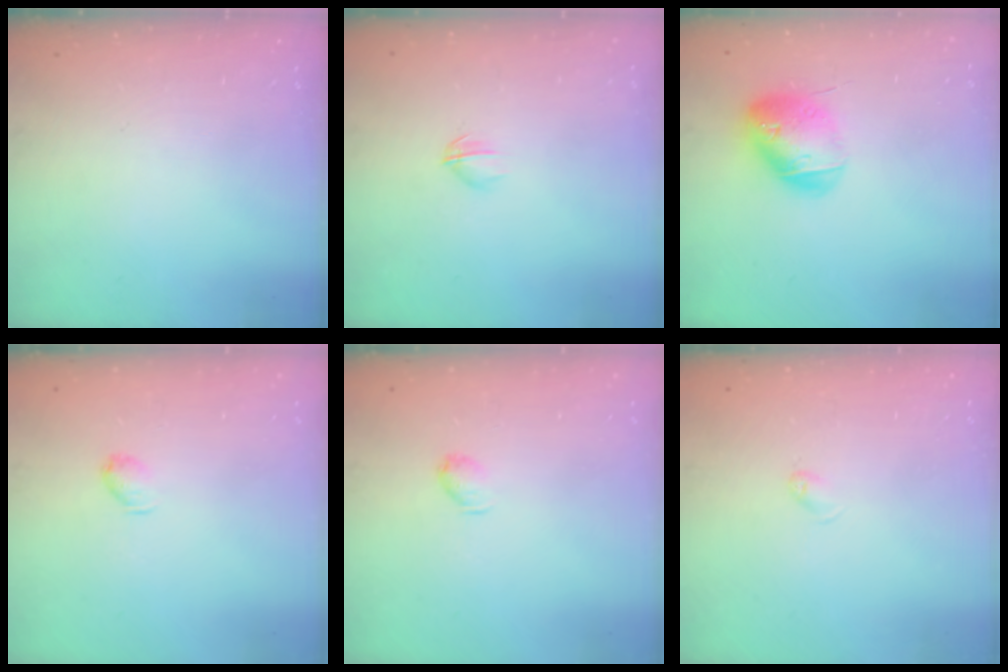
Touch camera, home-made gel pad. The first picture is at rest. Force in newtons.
{"total": 2.7, "press": 2.6, "slide": 0.8}
{"total": 13.6, "press": 13.4, "slide": 2.1}
{"total": 3.2, "press": 3.1, "slide": 0.6}
{"total": 3.2, "press": 3.1, "slide": 0.6}
{"total": 2.7, "press": 2.6, "slide": 0.4}